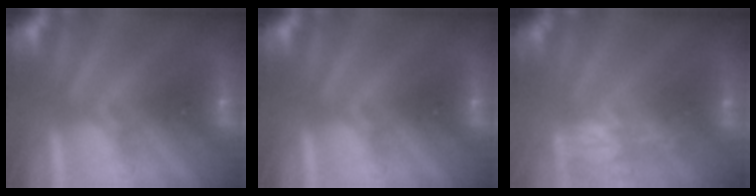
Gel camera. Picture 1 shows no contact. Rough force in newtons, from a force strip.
{"total": 0.0}
{"total": 5.1}